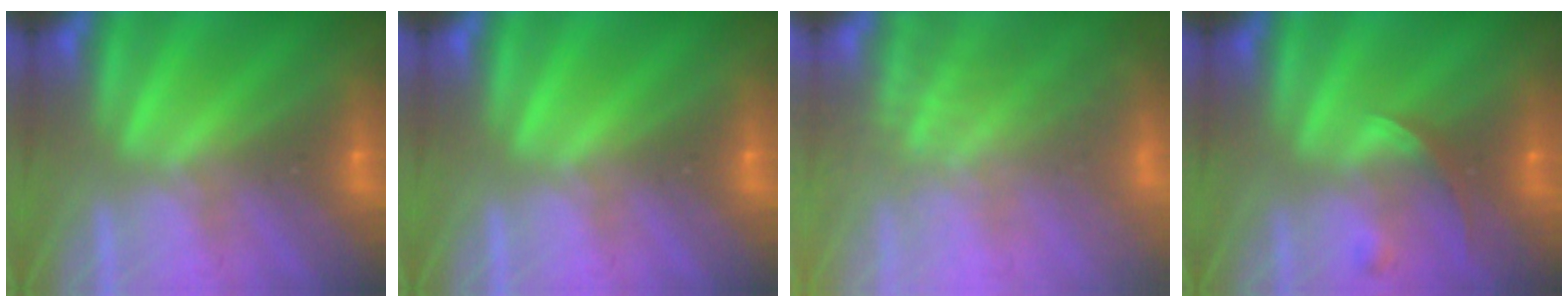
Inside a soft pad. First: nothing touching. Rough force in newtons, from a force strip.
{"total": 0.0}
{"total": 7.4}
{"total": 2.2}